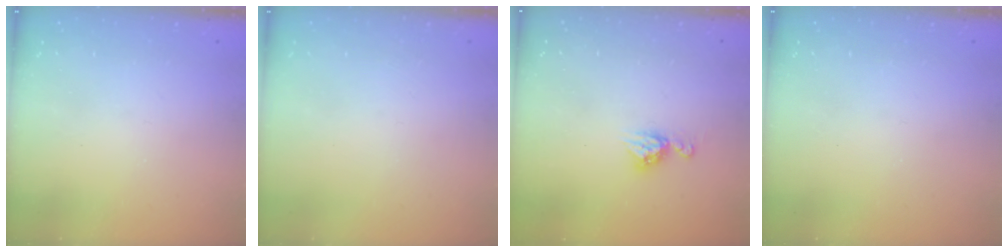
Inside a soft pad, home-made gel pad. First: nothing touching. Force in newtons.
{"total": 0.0}
{"total": 7.3, "press": 7.2, "slide": 0.7}
{"total": 0.0}